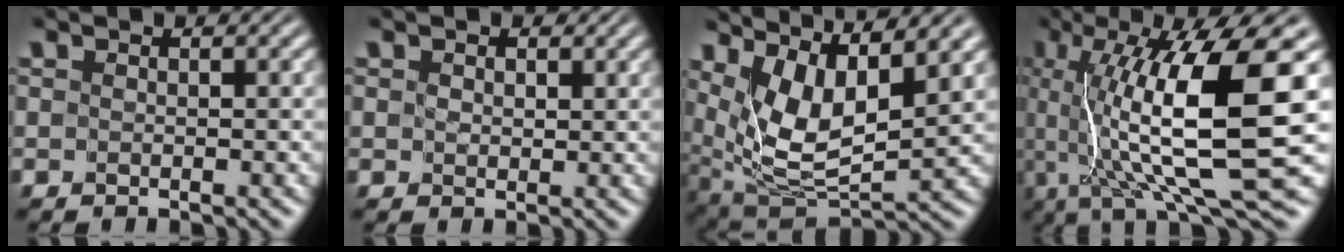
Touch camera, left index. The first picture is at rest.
{"total": 1.2, "force": [0.5, 1.0, 0.3], "torque": [-0.005, -0.001, 0.008]}
{"total": 8.5, "force": [4.1, 2.9, 6.8], "torque": [-0.134, 0.001, 0.082]}
{"total": 13.7, "force": [1.5, 3.2, 13.2], "torque": [-0.216, 0.005, 0.034]}